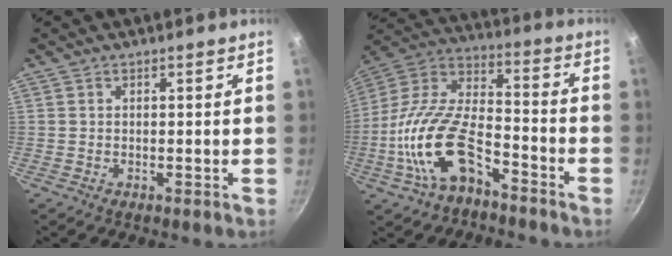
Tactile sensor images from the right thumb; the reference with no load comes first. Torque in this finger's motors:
{"motor_torque": [2.16, 2.17, 1.85, -0.92, 0.61]}